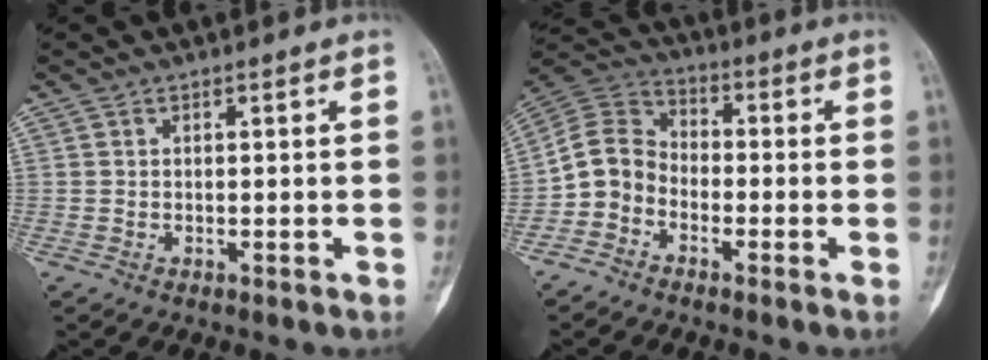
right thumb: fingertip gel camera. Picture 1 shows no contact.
{"total": 8.2, "force": [-3.2, 6.7, 3.6], "torque": [-0.058, 0.045, -0.076]}